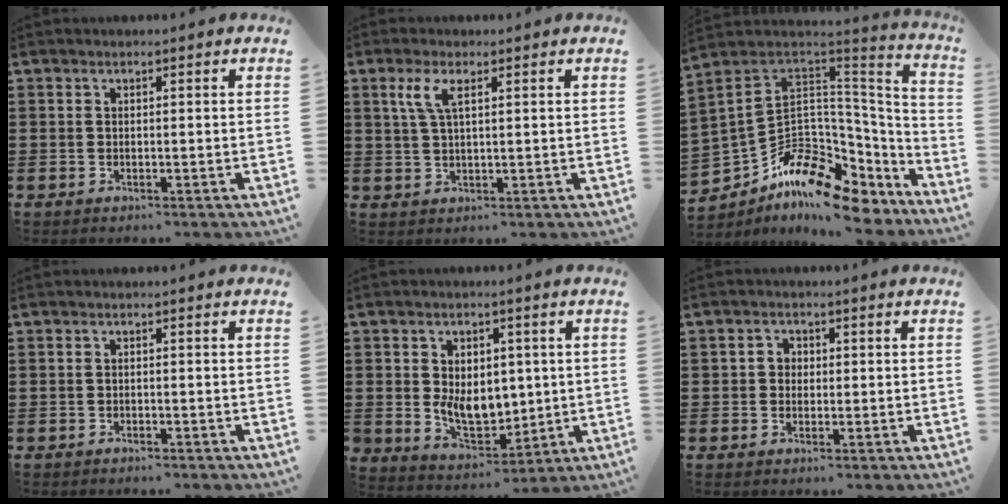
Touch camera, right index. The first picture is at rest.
{"total": 3.9, "force": [1.6, 1.2, 3.4], "torque": [-0.072, 0.007, 0.027]}
{"total": 10.5, "force": [-5.5, 6.6, 6.0], "torque": [-0.146, -0.007, -0.103]}
{"total": 0.6, "force": [-0.6, 0.1, 0.1], "torque": [-0.003, -0.001, -0.012]}
{"total": 7.2, "force": [0.4, 5.7, 4.4], "torque": [-0.070, 0.005, 0.012]}
{"total": 1.7, "force": [-0.2, 1.6, 0.6], "torque": [-0.018, 0.007, -0.006]}